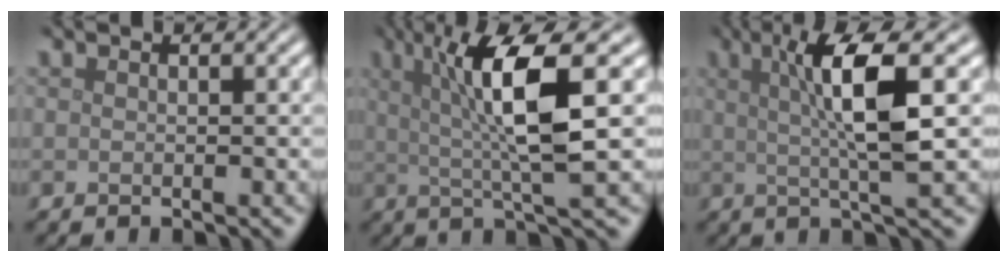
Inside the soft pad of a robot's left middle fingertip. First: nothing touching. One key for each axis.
{"total": 7.9, "fx": 1.6, "fy": 1.3, "fz": 7.6, "tx": -0.126, "ty": 0.005, "tz": 0.028}
{"total": 6.8, "fx": 1.5, "fy": 1.0, "fz": 6.6, "tx": -0.108, "ty": 0.009, "tz": 0.025}